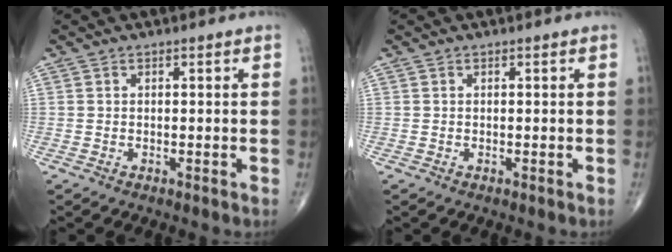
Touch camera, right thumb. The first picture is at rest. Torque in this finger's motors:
{"motor_torque": [0.01, 0.01, 0.08, 0.08, 0.00]}